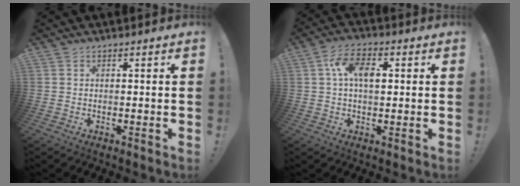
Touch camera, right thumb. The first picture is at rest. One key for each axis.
{"total": 8.6, "fx": 1.7, "fy": 4.9, "fz": 6.9, "tx": -0.114, "ty": 0.011, "tz": 0.031}